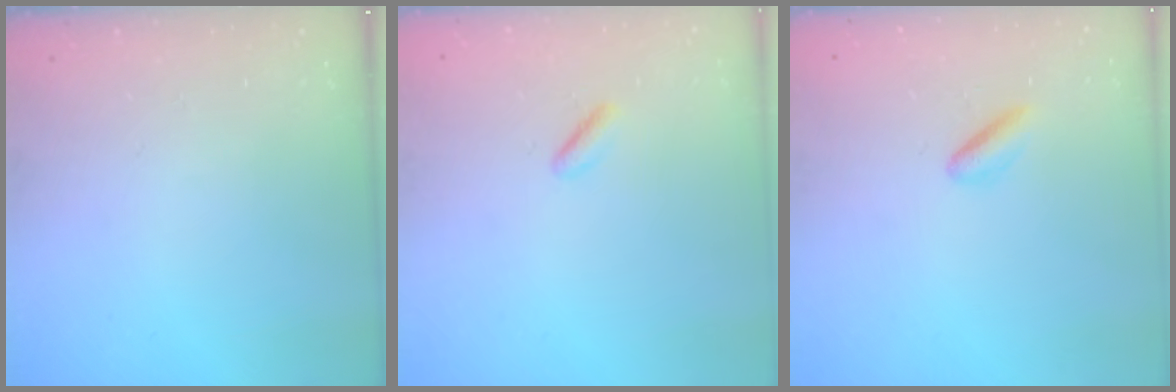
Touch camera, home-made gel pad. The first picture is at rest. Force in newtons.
{"total": 1.4, "press": 1.2, "slide": 0.8}
{"total": 2.9, "press": 2.8, "slide": 0.6}